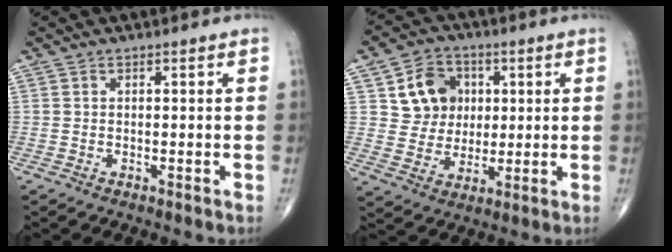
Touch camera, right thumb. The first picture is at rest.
{"total": 10.4, "force": [2.9, 8.9, 4.6], "torque": [-0.029, -0.006, 0.052]}